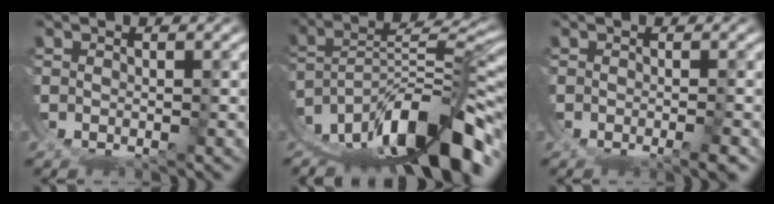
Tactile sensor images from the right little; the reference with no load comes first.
{"total": 11.5, "force": [-3.8, 5.1, 9.6], "torque": [-0.148, -0.008, -0.044]}
{"total": 2.3, "force": [-1.3, 0.6, 1.9], "torque": [-0.025, -0.004, -0.014]}